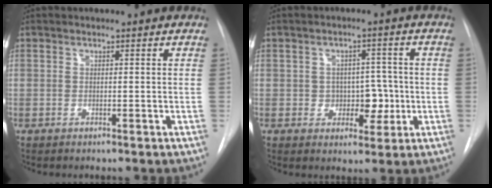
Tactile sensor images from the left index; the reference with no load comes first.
{"total": 5.2, "force": [-1.4, 4.1, 3.0], "torque": [-0.027, 0.009, -0.011]}